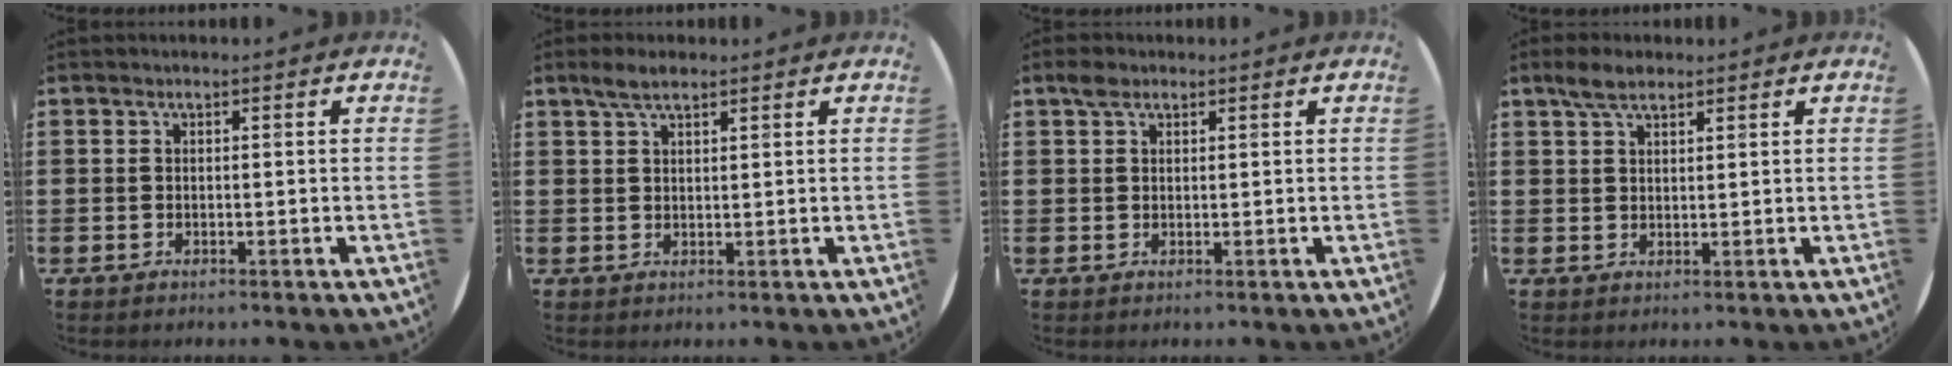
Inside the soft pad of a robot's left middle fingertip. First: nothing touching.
{"total": 3.1, "force": [2.3, 0.9, 1.8], "torque": [-0.030, 0.002, 0.041]}
{"total": 1.8, "force": [1.4, 1.0, 0.6], "torque": [-0.007, 0.002, 0.024]}
{"total": 3.7, "force": [2.8, 1.4, 1.9], "torque": [-0.035, 0.004, 0.051]}